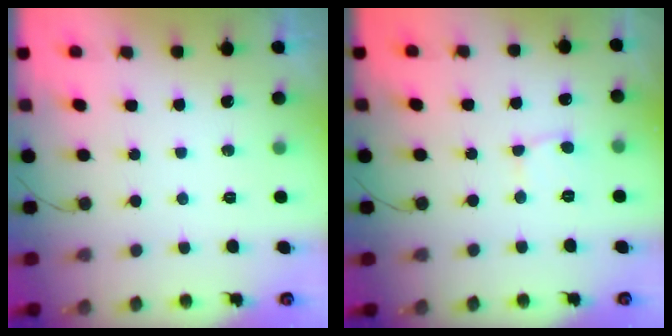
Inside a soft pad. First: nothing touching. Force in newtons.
{"total": 2.6, "press": 2.6, "slide": 0.1}